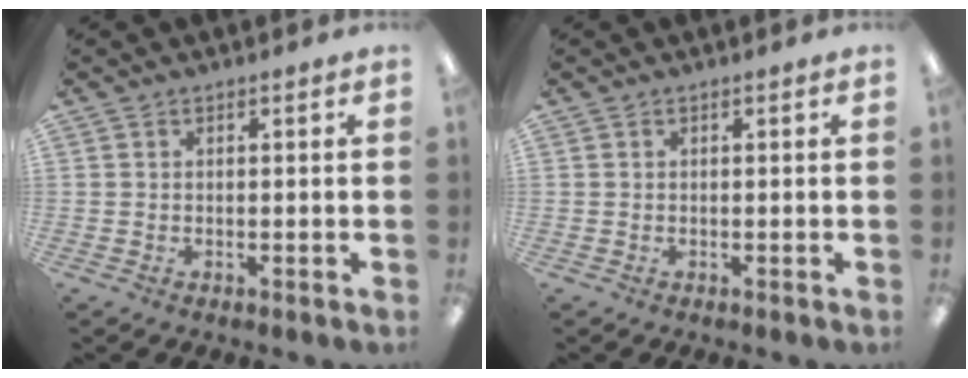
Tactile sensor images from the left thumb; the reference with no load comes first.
{"total": 0.0}